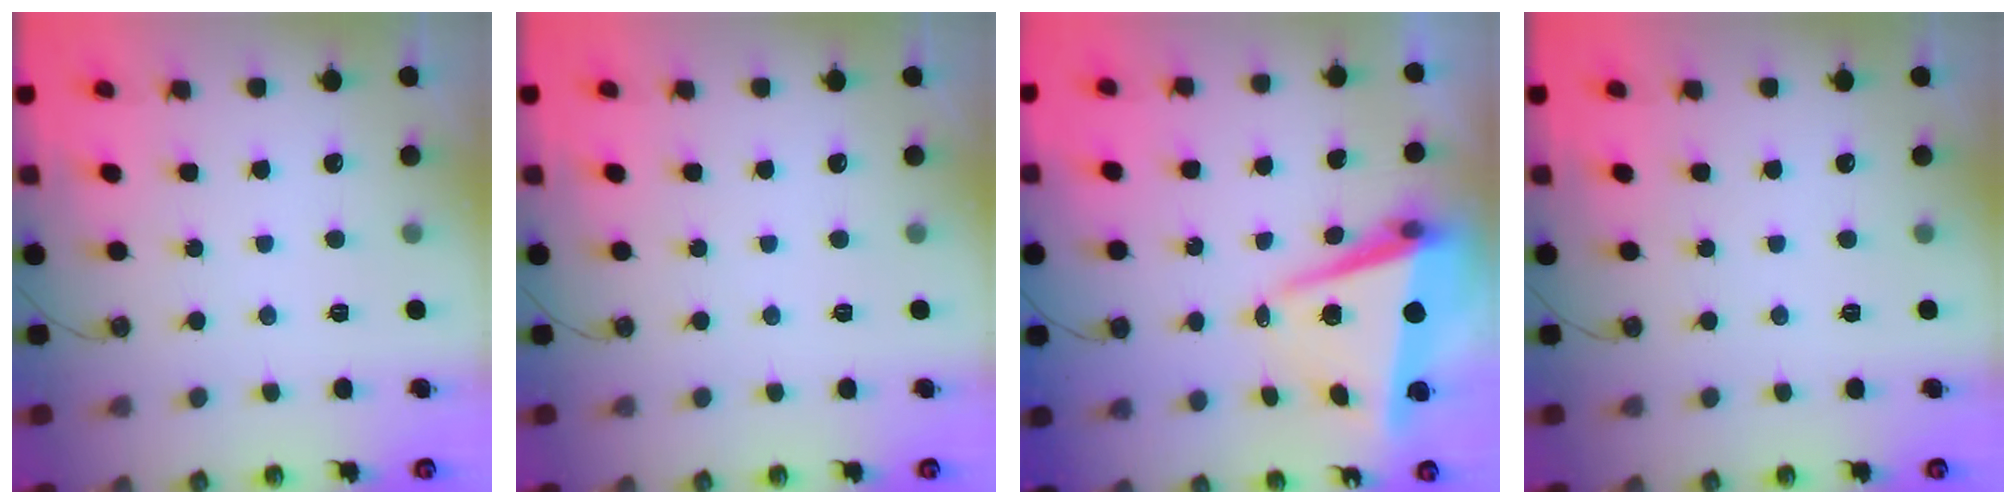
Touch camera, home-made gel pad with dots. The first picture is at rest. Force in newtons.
{"total": 0.0}
{"total": 7.9, "press": 7.8, "slide": 1.6}
{"total": 0.0}